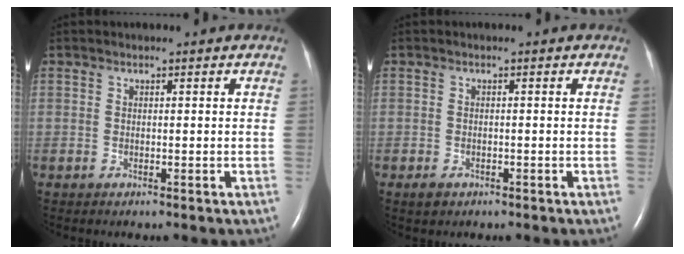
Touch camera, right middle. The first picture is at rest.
{"total": 1.5, "force": [-0.9, 1.0, 0.6], "torque": [-0.012, 0.002, -0.010]}